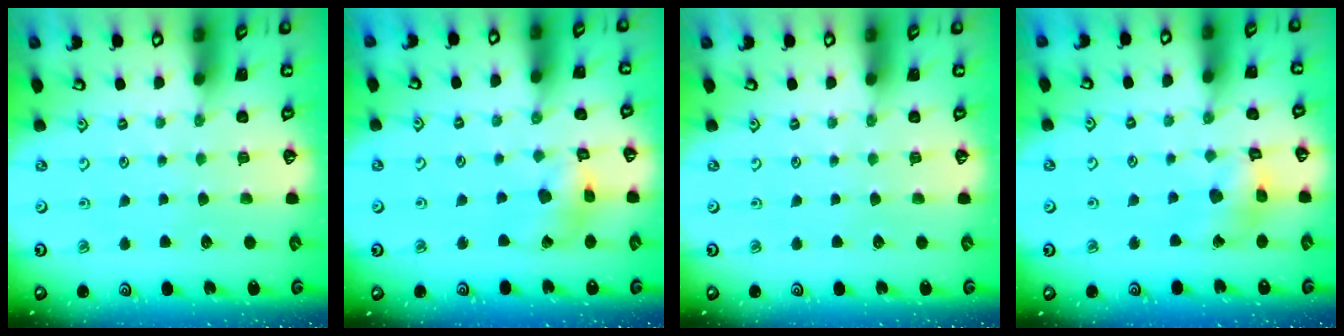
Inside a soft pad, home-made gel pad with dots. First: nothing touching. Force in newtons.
{"total": 7.8, "press": 7.7, "slide": 0.9}
{"total": 0.0}
{"total": 8.8, "press": 8.7, "slide": 0.9}